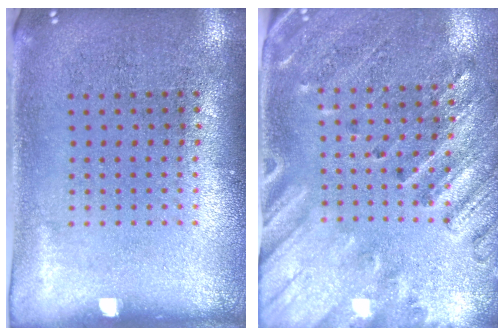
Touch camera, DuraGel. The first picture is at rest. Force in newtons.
{"total": 2.4, "press": 2.0, "slide": 1.4}